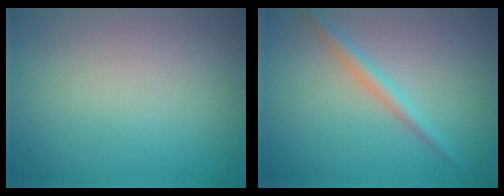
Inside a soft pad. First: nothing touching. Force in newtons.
{"total": 1.8, "press": 1.8, "slide": 0.0}